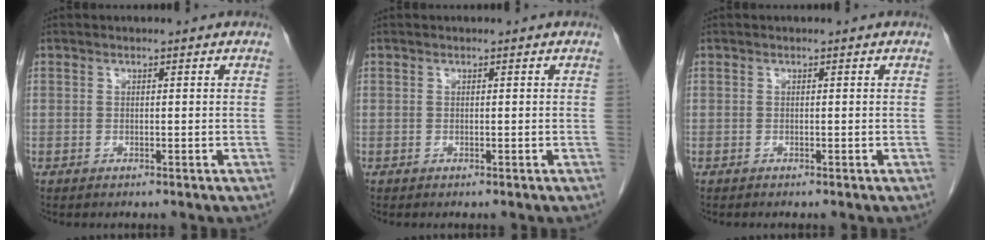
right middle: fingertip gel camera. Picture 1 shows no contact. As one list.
[{"total": 0.0}, {"total": 0.0}]